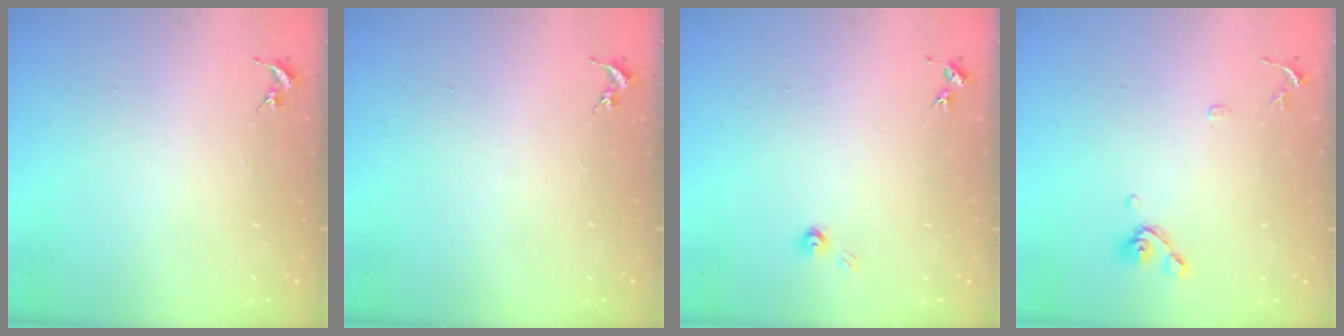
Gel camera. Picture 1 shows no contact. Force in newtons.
{"total": 0.0}
{"total": 4.3, "press": 4.3, "slide": 0.3}
{"total": 8.3, "press": 8.0, "slide": 2.1}